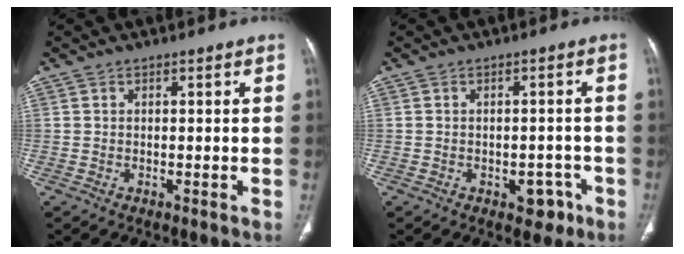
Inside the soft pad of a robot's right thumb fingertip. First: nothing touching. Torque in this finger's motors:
{"motor_torque": [2.63, 2.38, 0.37, -0.59, -0.03]}